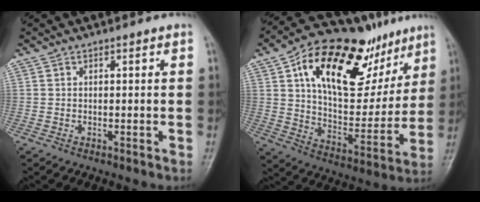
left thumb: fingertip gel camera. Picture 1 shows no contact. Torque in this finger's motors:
{"motor_torque": [1.37, 1.37, 1.70, -1.07, 0.30]}